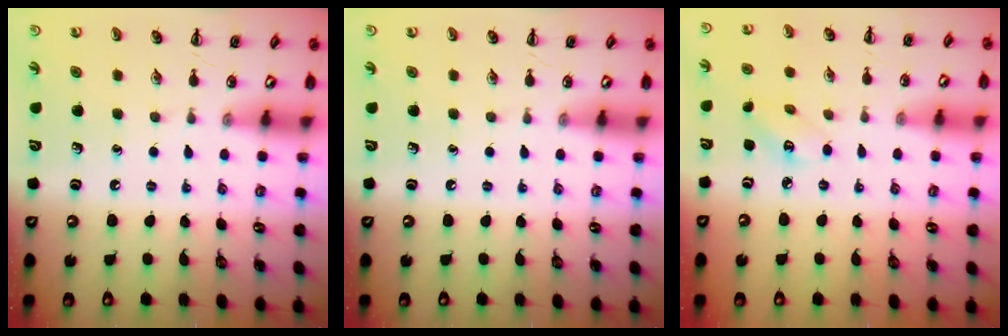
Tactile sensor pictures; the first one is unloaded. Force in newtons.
{"total": 0.0}
{"total": 3.2, "press": 3.1, "slide": 0.8}